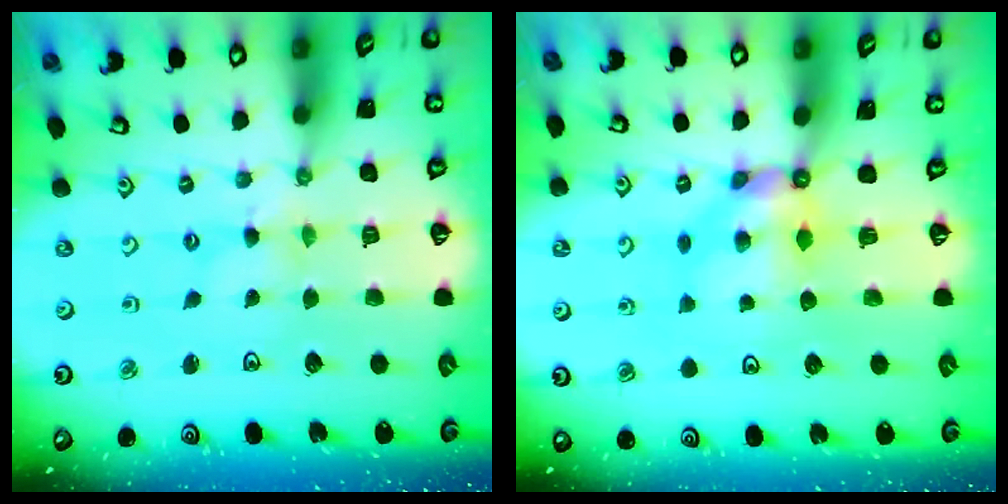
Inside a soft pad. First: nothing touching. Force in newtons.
{"total": 5.7, "press": 5.7, "slide": 0.3}